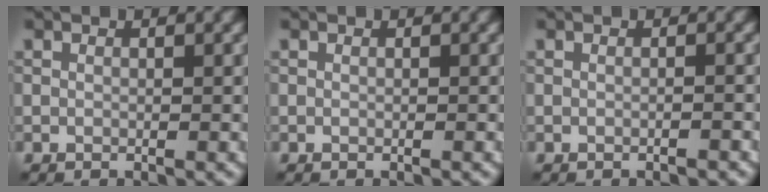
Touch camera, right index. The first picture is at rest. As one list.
[{"total": 0.0}, {"total": 0.7, "force": [-0.6, 0.1, 0.4], "torque": [-0.005, 0.003, -0.013]}]